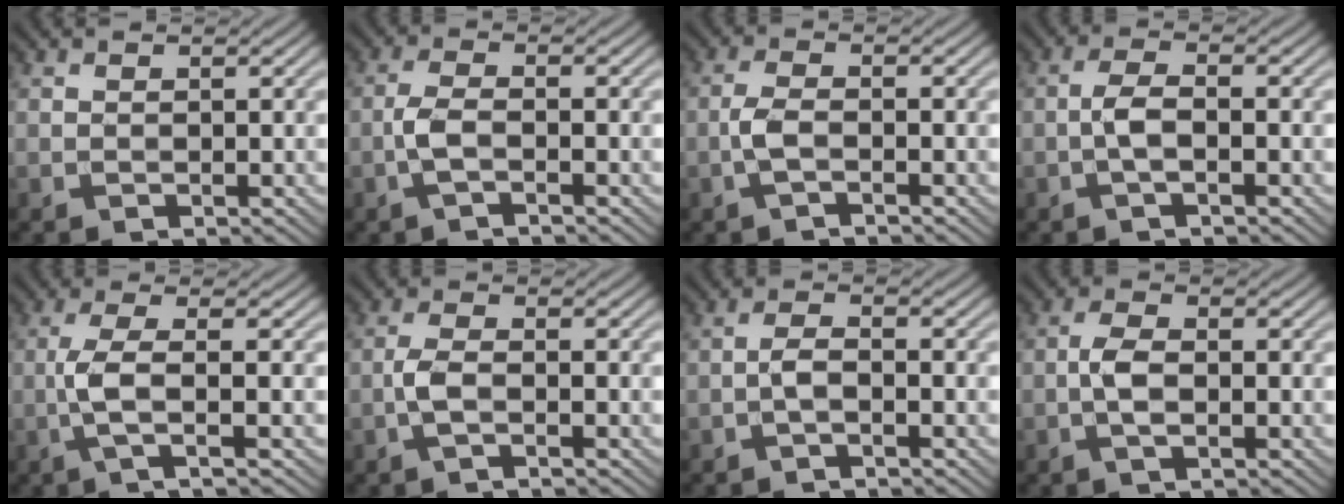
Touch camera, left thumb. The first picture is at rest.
{"total": 3.0, "force": [-1.3, 0.9, 2.5], "torque": [-0.062, 0.004, -0.034]}
{"total": 2.7, "force": [-1.2, 0.8, 2.3], "torque": [-0.056, 0.004, -0.033]}
{"total": 3.0, "force": [-0.9, 0.8, 2.7], "torque": [-0.060, 0.006, -0.026]}
{"total": 4.3, "force": [-0.9, 0.6, 4.1], "torque": [-0.087, 0.008, -0.029]}
{"total": 2.9, "force": [-1.1, 0.8, 2.5], "torque": [-0.061, 0.004, -0.031]}
{"total": 2.1, "force": [-1.0, 0.6, 1.7], "torque": [-0.035, 0.007, -0.026]}
{"total": 3.2, "force": [-0.7, 1.2, 2.9], "torque": [-0.065, 0.004, -0.021]}